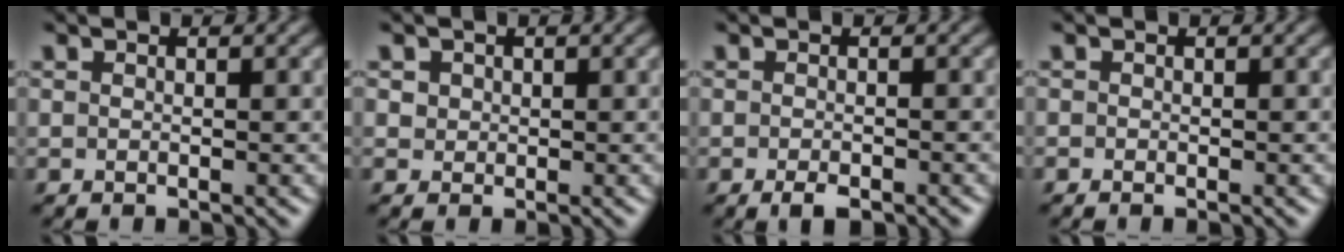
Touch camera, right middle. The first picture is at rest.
{"total": 0.8, "force": [0.3, 0.7, -0.2], "torque": [0.001, -0.004, 0.008]}
{"total": 1.8, "force": [-1.3, 0.3, 1.2], "torque": [-0.020, -0.007, -0.019]}
{"total": 0.0}